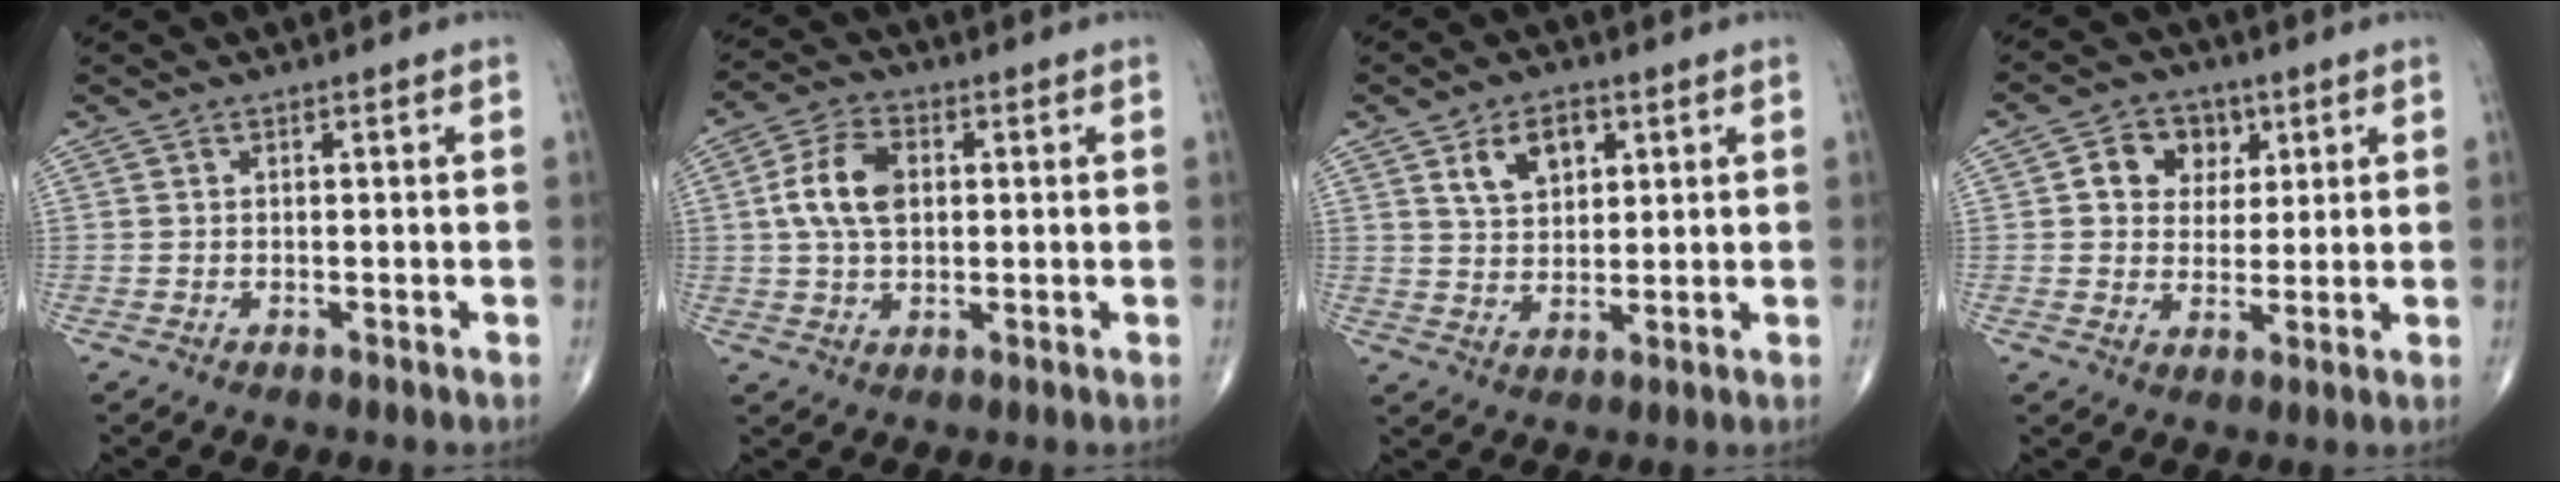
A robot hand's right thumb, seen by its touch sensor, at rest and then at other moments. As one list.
[{"total": 9.0, "force": [1.3, 5.6, 6.9], "torque": [-0.128, 0.010, 0.022]}, {"total": 7.6, "force": [3.4, 4.8, 4.9], "torque": [-0.061, -0.013, 0.062]}, {"total": 8.0, "force": [2.7, 6.6, 3.7], "torque": [-0.018, -0.004, 0.040]}]